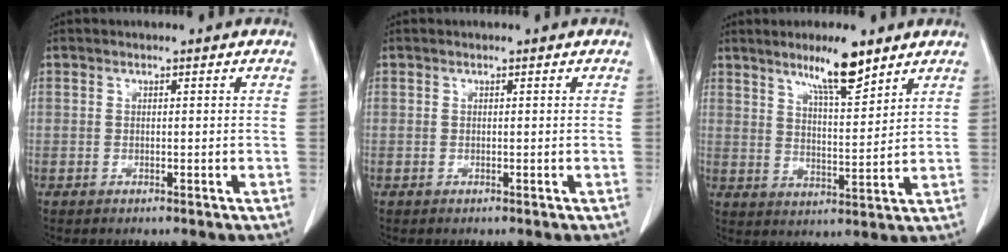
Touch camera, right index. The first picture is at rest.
{"total": 0.0}
{"total": 8.3, "force": [6.0, 1.0, 5.6], "torque": [-0.097, -0.004, 0.105]}